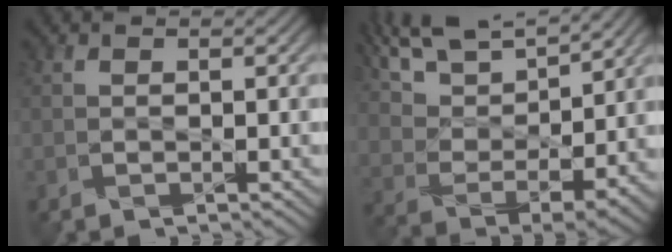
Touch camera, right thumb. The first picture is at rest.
{"total": 13.8, "force": [10.4, 4.7, 7.7], "torque": [-0.193, 0.002, 0.177]}